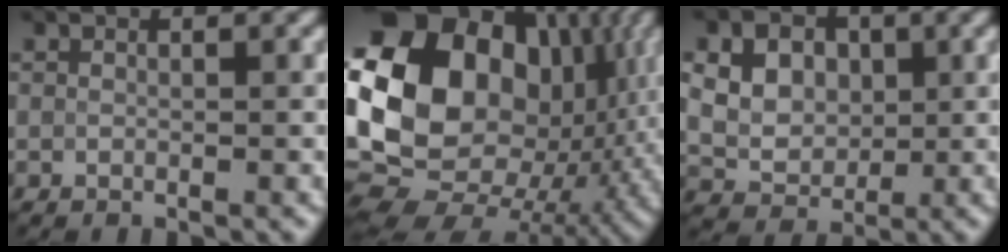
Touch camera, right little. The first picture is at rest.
{"total": 19.7, "force": [2.2, 14.7, 13.0], "torque": [-0.254, 0.014, 0.055]}
{"total": 9.3, "force": [3.3, 7.3, 4.8], "torque": [-0.083, 0.035, 0.051]}